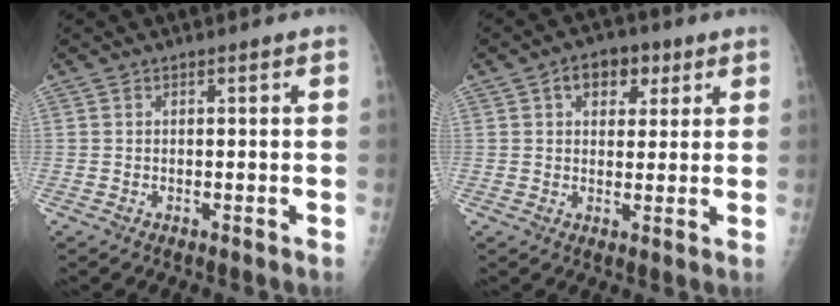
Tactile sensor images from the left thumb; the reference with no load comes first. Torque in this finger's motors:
{"motor_torque": [0.00, 0.09, 0.53, -0.13, 0.02]}